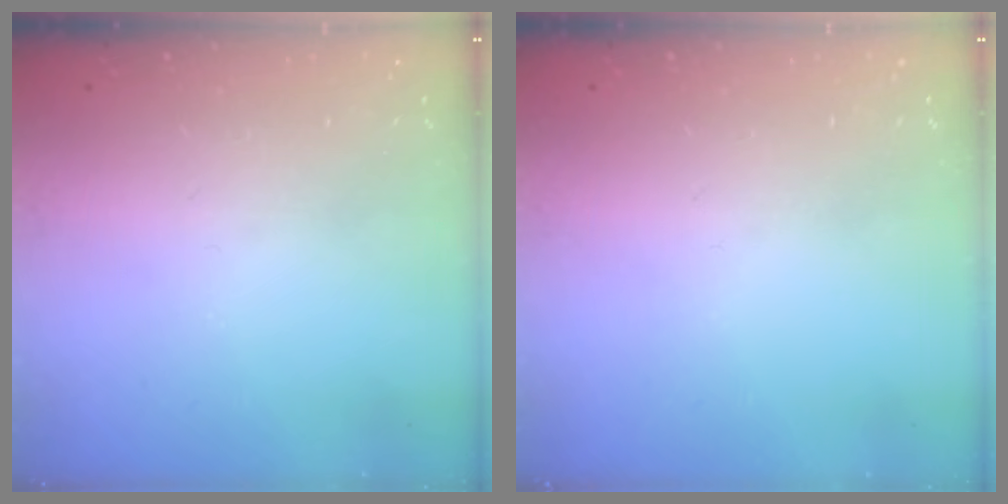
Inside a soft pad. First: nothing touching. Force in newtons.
{"total": 0.0}